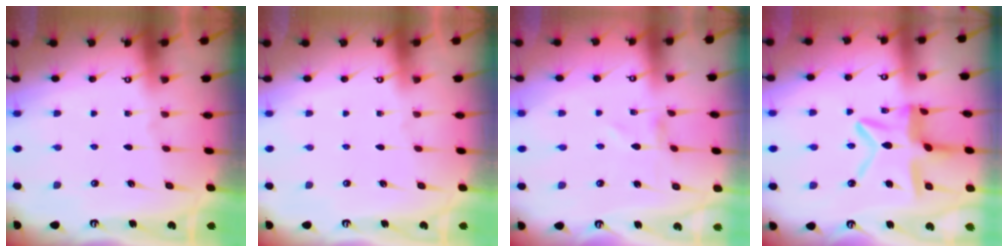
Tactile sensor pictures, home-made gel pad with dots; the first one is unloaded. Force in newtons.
{"total": 0.0}
{"total": 0.0}
{"total": 12.5, "press": 12.5, "slide": 0.9}